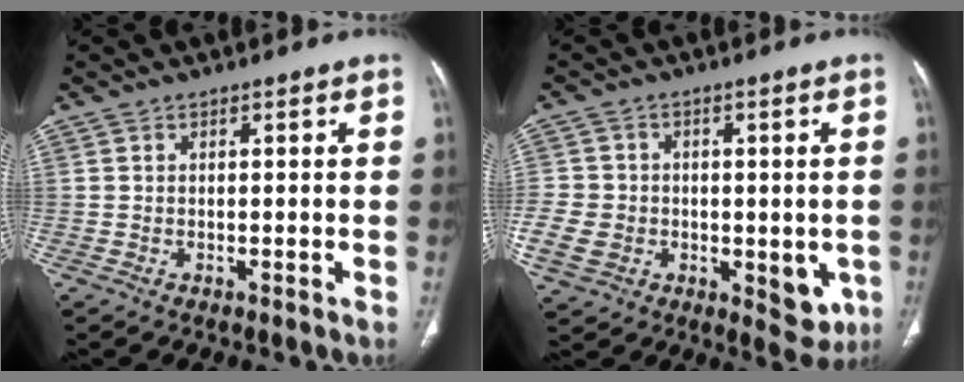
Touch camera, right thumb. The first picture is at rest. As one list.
[{"total": 14.6, "force": [-3.1, 11.1, 9.0], "torque": [-0.137, 0.005, -0.036]}]